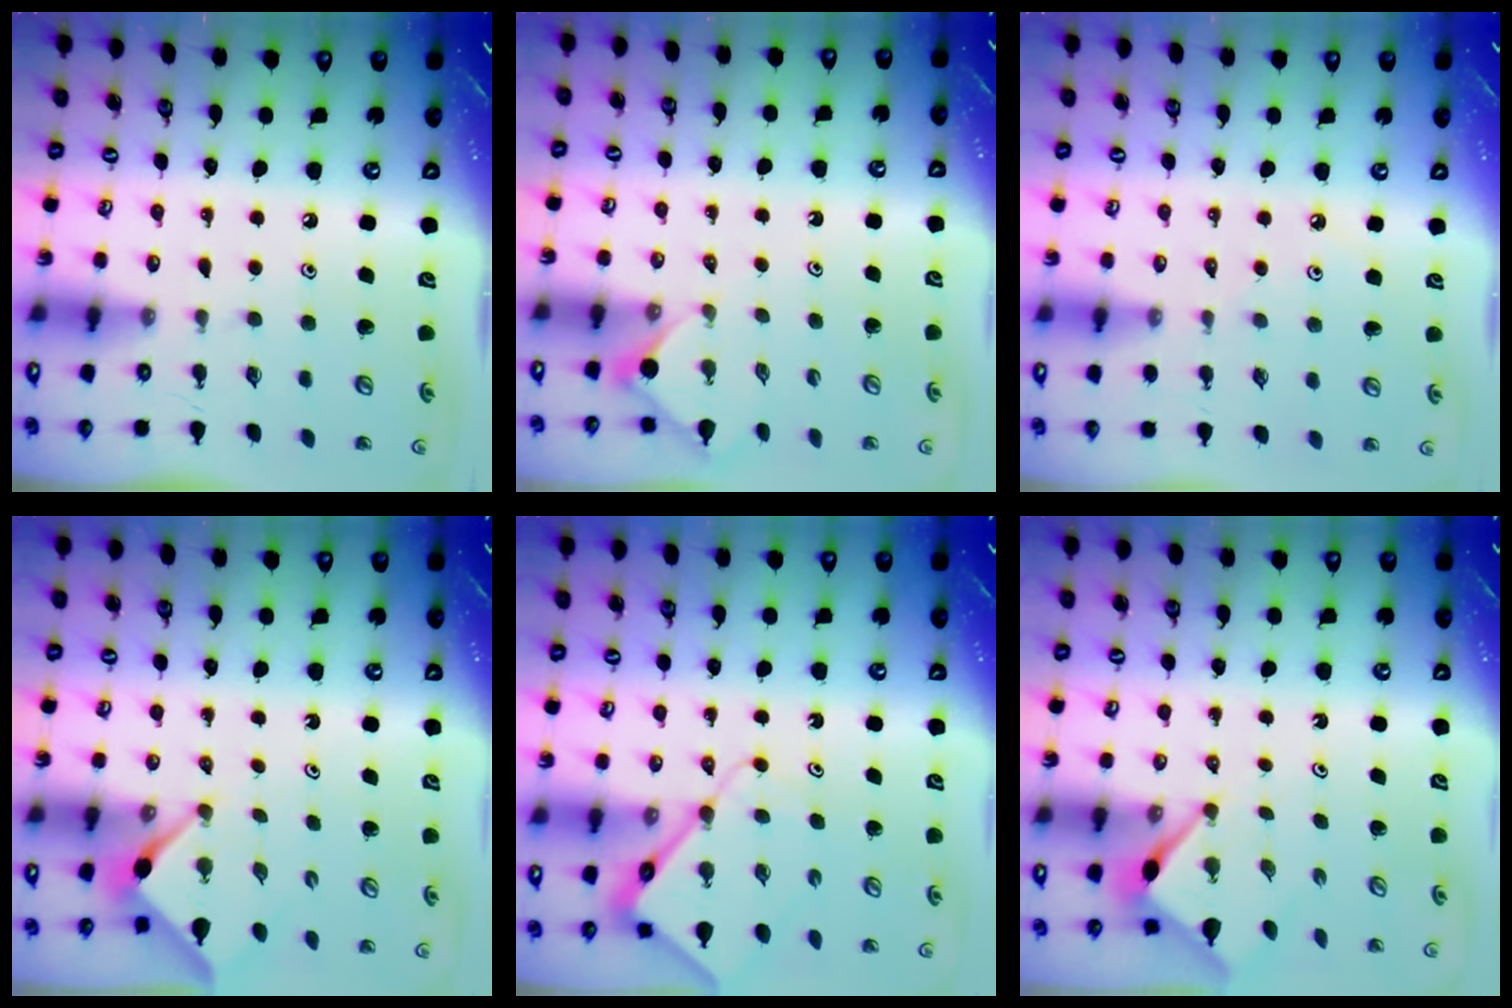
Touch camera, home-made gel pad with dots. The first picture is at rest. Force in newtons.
{"total": 2.3, "press": 2.2, "slide": 0.3}
{"total": 1.5, "press": 1.4, "slide": 0.4}
{"total": 3.1, "press": 3.1, "slide": 0.4}
{"total": 7.7, "press": 7.7, "slide": 0.8}
{"total": 3.0, "press": 3.0, "slide": 0.3}